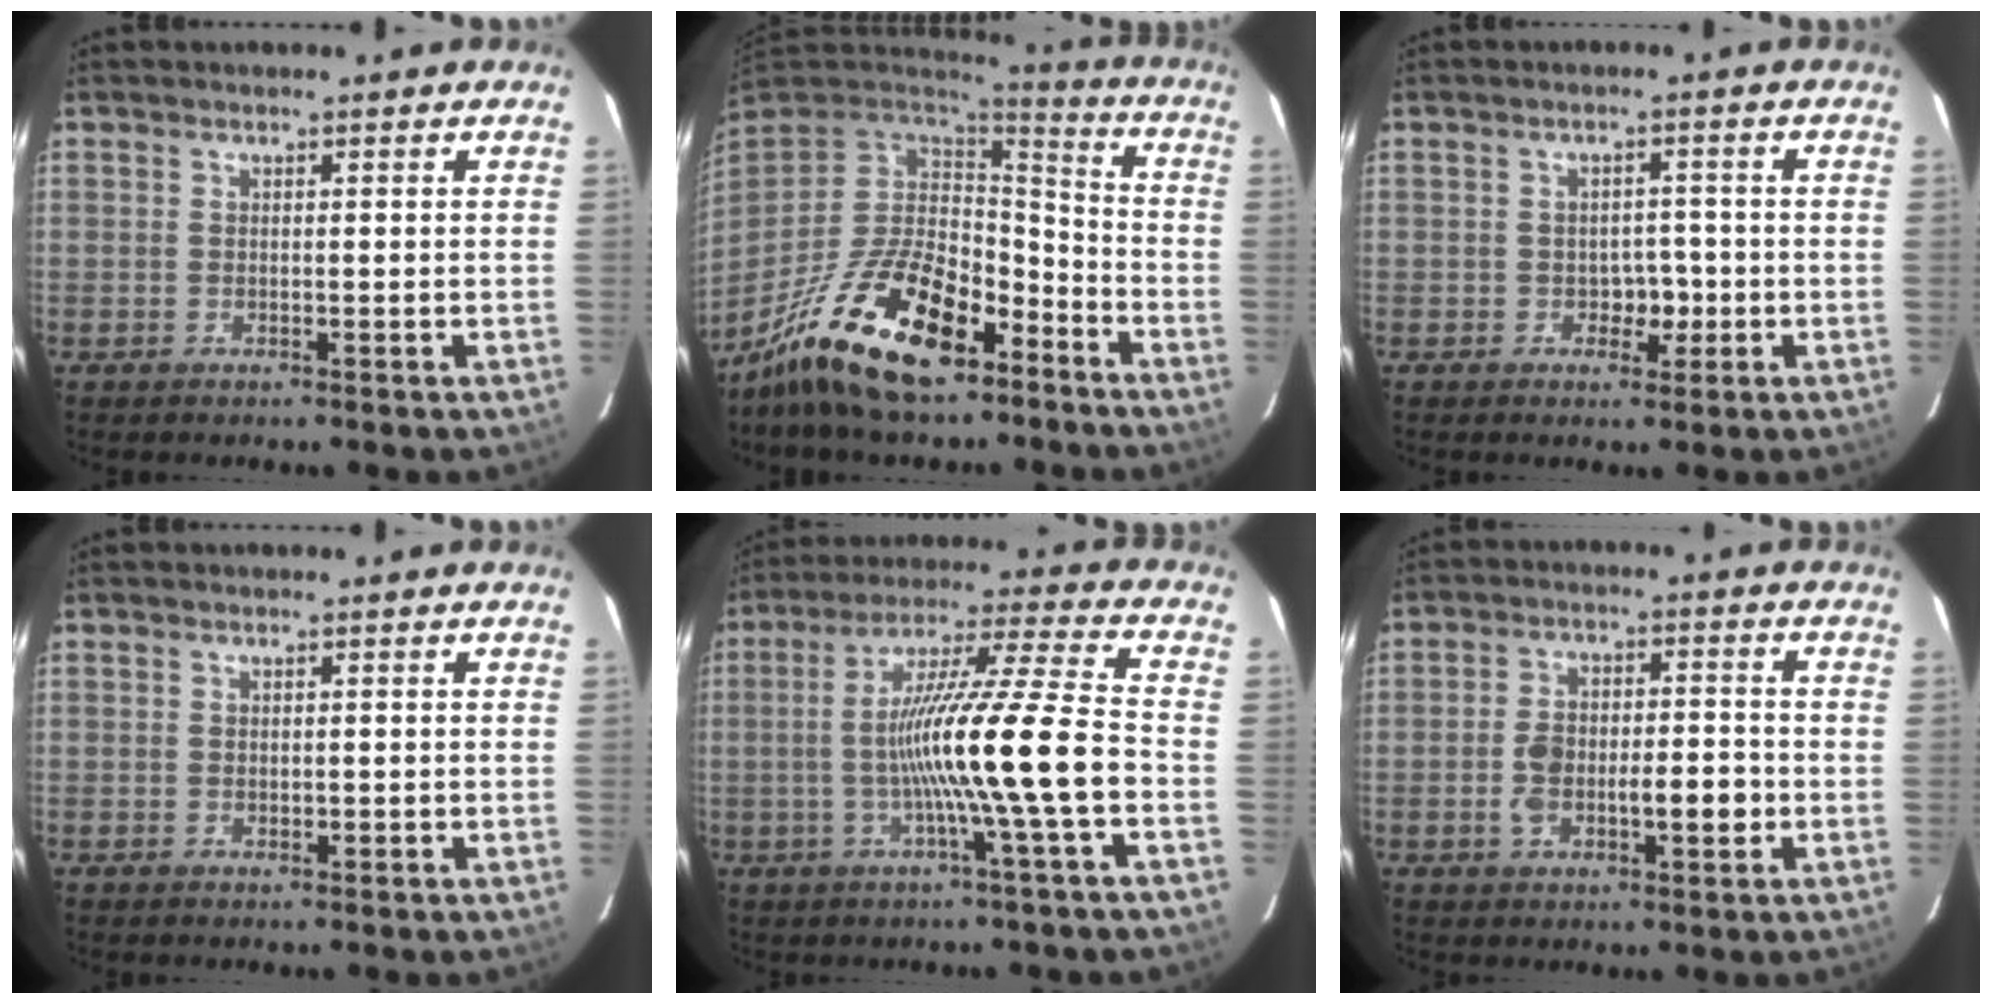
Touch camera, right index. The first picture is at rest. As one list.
[{"total": 19.2, "force": [-12.3, 7.0, 12.9], "torque": [-0.261, -0.002, -0.224]}, {"total": 3.1, "force": [-0.9, 2.1, 2.1], "torque": [-0.022, 0.006, -0.011]}, {"total": 0.8, "force": [0.0, 0.5, 0.6], "torque": [-0.008, -0.001, 0.002]}, {"total": 14.8, "force": [-3.1, -1.8, 14.4], "torque": [-0.250, 0.003, -0.060]}, {"total": 8.4, "force": [-1.9, 3.6, 7.4], "torque": [-0.134, 0.016, -0.027]}]